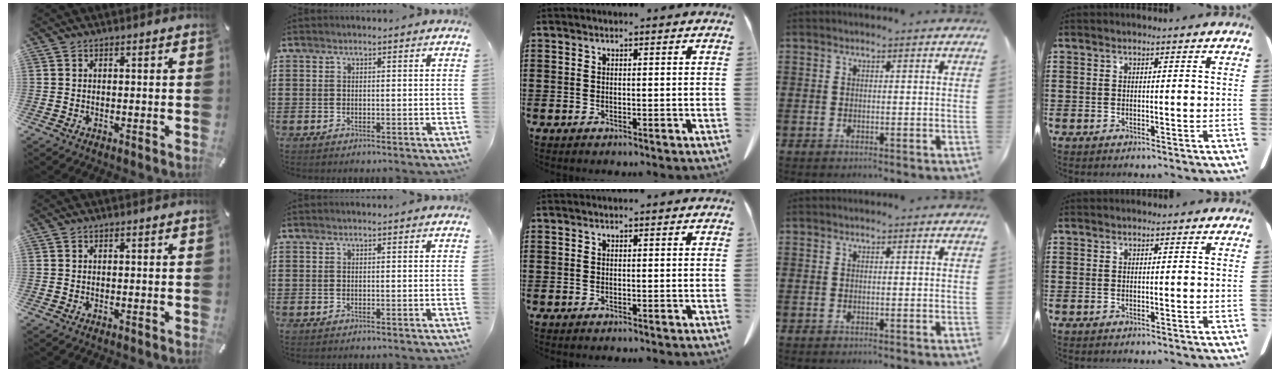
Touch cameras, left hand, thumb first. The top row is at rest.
{}